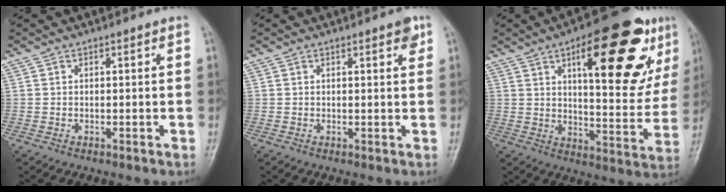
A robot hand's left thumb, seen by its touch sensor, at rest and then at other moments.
{"total": 1.9, "force": [1.2, 0.5, 1.5], "torque": [-0.017, -0.005, 0.012]}
{"total": 24.7, "force": [10.8, 8.8, 20.5], "torque": [-0.249, -0.019, 0.153]}